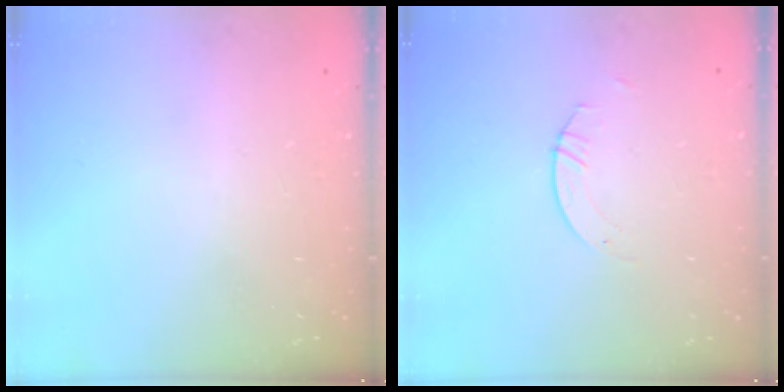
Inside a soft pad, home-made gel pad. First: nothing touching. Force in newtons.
{"total": 1.1, "press": 1.1, "slide": 0.1}